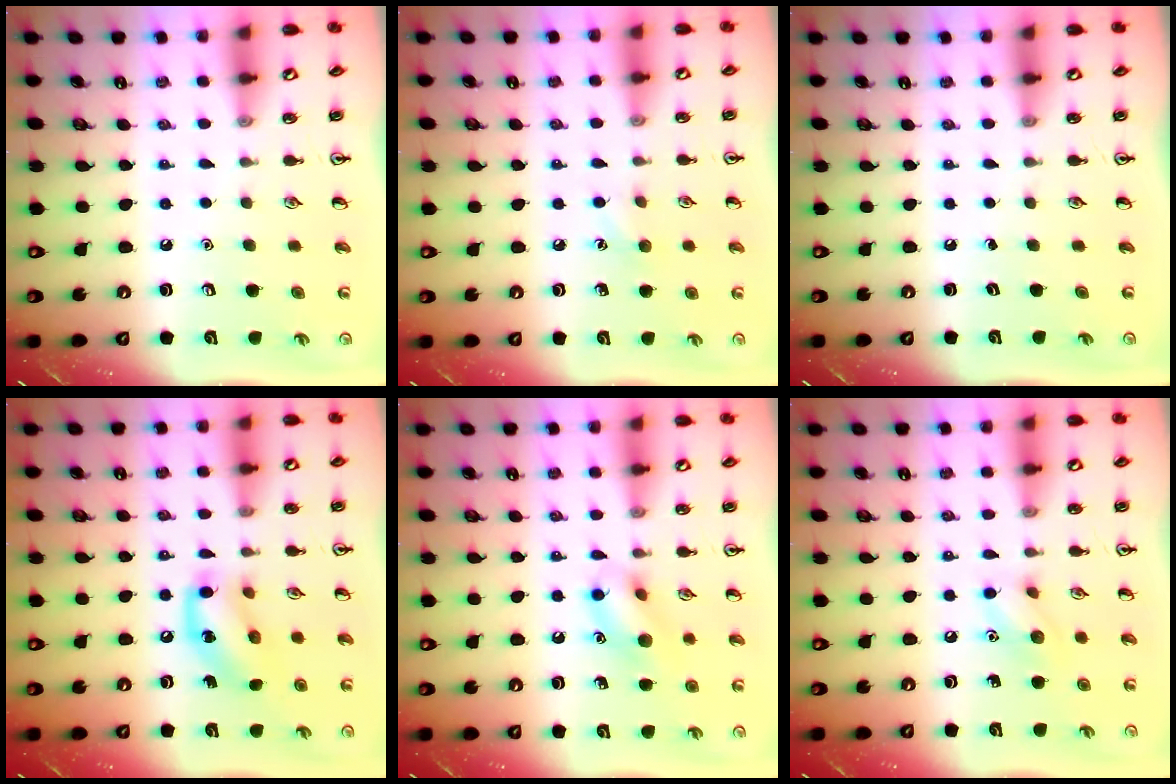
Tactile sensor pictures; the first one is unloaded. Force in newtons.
{"total": 5.9, "press": 5.6, "slide": 1.7}
{"total": 0.0}
{"total": 12.7, "press": 12.5, "slide": 2.2}
{"total": 11.2, "press": 11.2, "slide": 1.1}
{"total": 7.2, "press": 7.2, "slide": 0.6}